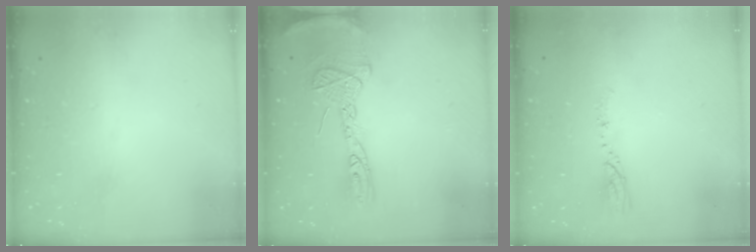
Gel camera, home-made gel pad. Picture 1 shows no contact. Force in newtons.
{"total": 14.7, "press": 14.6, "slide": 1.4}
{"total": 3.9, "press": 3.9, "slide": 0.4}